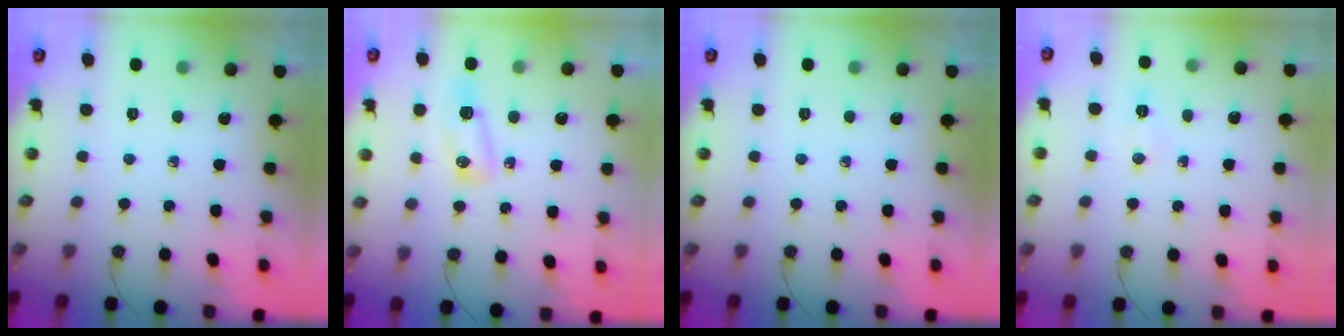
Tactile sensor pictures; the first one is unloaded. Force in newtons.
{"total": 6.3, "press": 6.3, "slide": 0.7}
{"total": 0.0}
{"total": 3.8, "press": 3.7, "slide": 0.5}